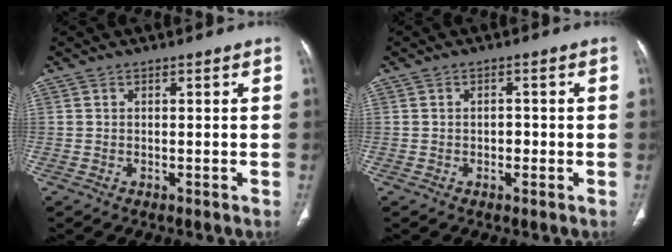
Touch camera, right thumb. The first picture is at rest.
{"total": 1.3, "force": [-0.4, 1.0, 0.8], "torque": [-0.003, 0.005, -0.007]}